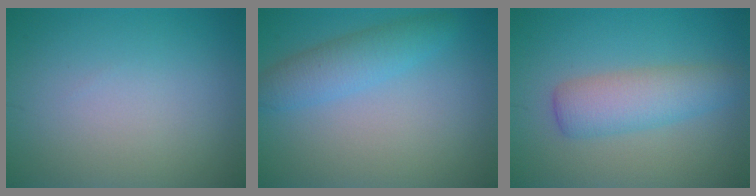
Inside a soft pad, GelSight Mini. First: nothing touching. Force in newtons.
{"total": 3.3, "press": 3.3, "slide": 0.0}
{"total": 4.2, "press": 4.2, "slide": 0.1}